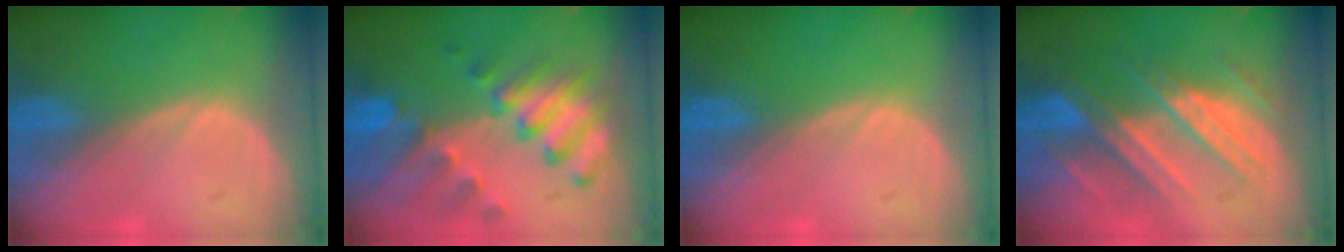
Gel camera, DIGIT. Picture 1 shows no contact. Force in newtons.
{"total": 10.2, "press": 8.9, "slide": 5.1}
{"total": 0.0}
{"total": 8.6, "press": 8.1, "slide": 2.7}